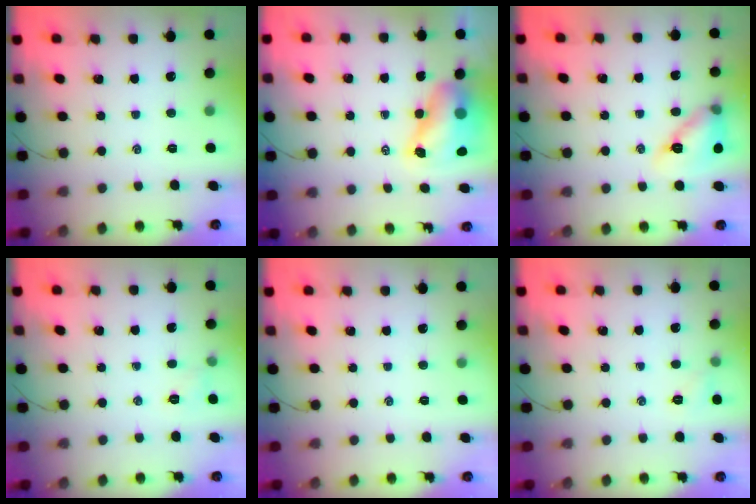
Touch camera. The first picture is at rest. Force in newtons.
{"total": 8.4, "press": 8.2, "slide": 1.7}
{"total": 12.4, "press": 12.0, "slide": 3.1}
{"total": 4.0, "press": 3.8, "slide": 1.3}
{"total": 0.0}
{"total": 4.4, "press": 4.2, "slide": 1.4}